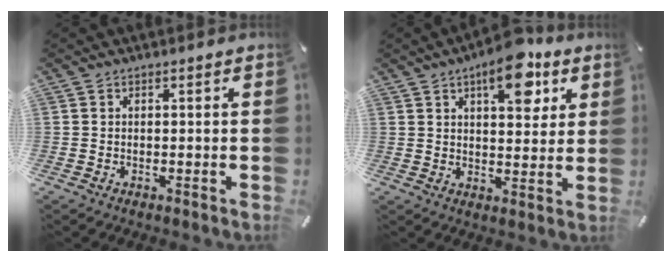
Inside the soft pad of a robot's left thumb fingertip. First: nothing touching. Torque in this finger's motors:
{"motor_torque": [2.11, 2.12, 1.23, -1.29, 0.39]}